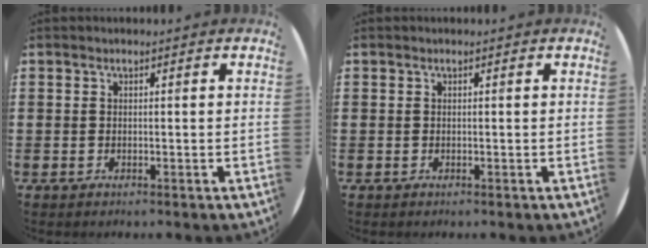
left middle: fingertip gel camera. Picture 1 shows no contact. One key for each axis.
{"total": 0.0}